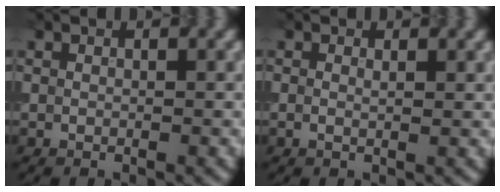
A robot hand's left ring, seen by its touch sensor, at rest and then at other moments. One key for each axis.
{"total": 0.9, "fx": 0.3, "fy": 0.2, "fz": 0.8, "tx": -0.013, "ty": -0.003, "tz": 0.002}